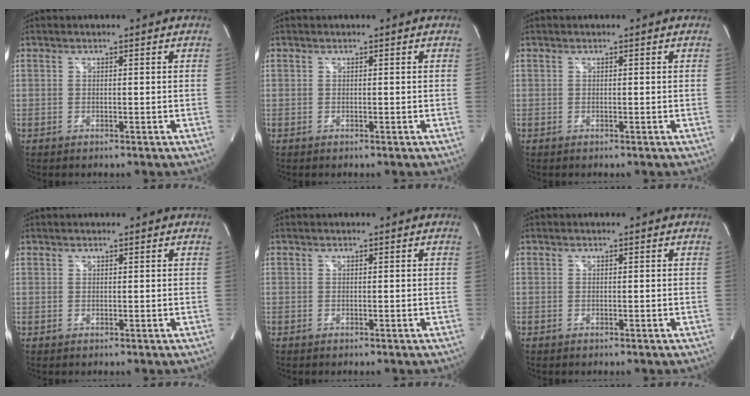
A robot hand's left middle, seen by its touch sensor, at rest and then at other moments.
{"total": 0.0}
{"total": 0.0}
{"total": 0.5, "force": [0.4, 0.3, 0.0], "torque": [-0.002, 0.002, 0.006]}
{"total": 0.0}
{"total": 0.0}